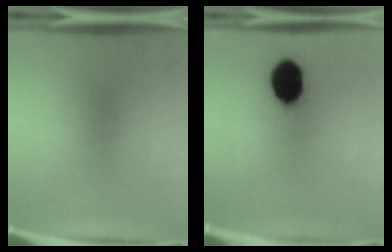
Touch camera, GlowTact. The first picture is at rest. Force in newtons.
{"total": 13.0}